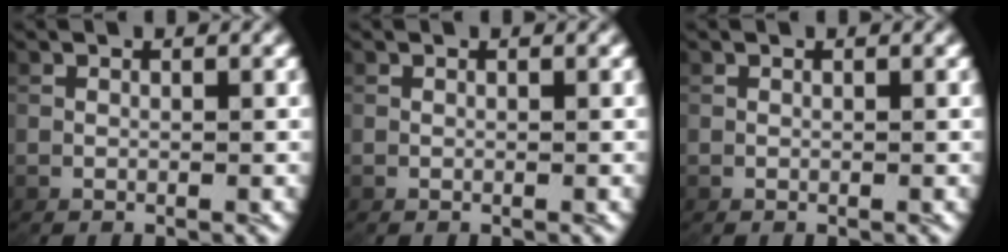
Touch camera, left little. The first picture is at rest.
{"total": 0.0}
{"total": 0.0}